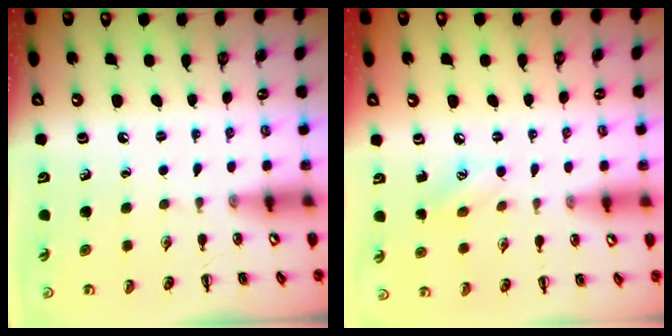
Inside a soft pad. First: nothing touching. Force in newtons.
{"total": 5.8, "press": 5.6, "slide": 1.5}